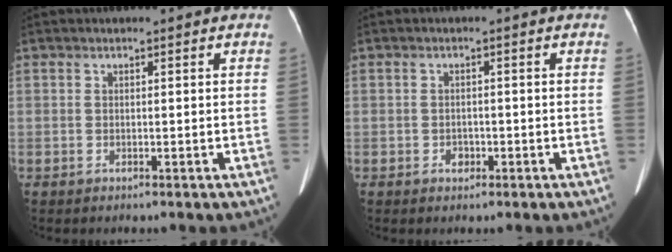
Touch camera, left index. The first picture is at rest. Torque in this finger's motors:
{"motor_torque": [0.04, 0.03, 0.01, 0.00]}